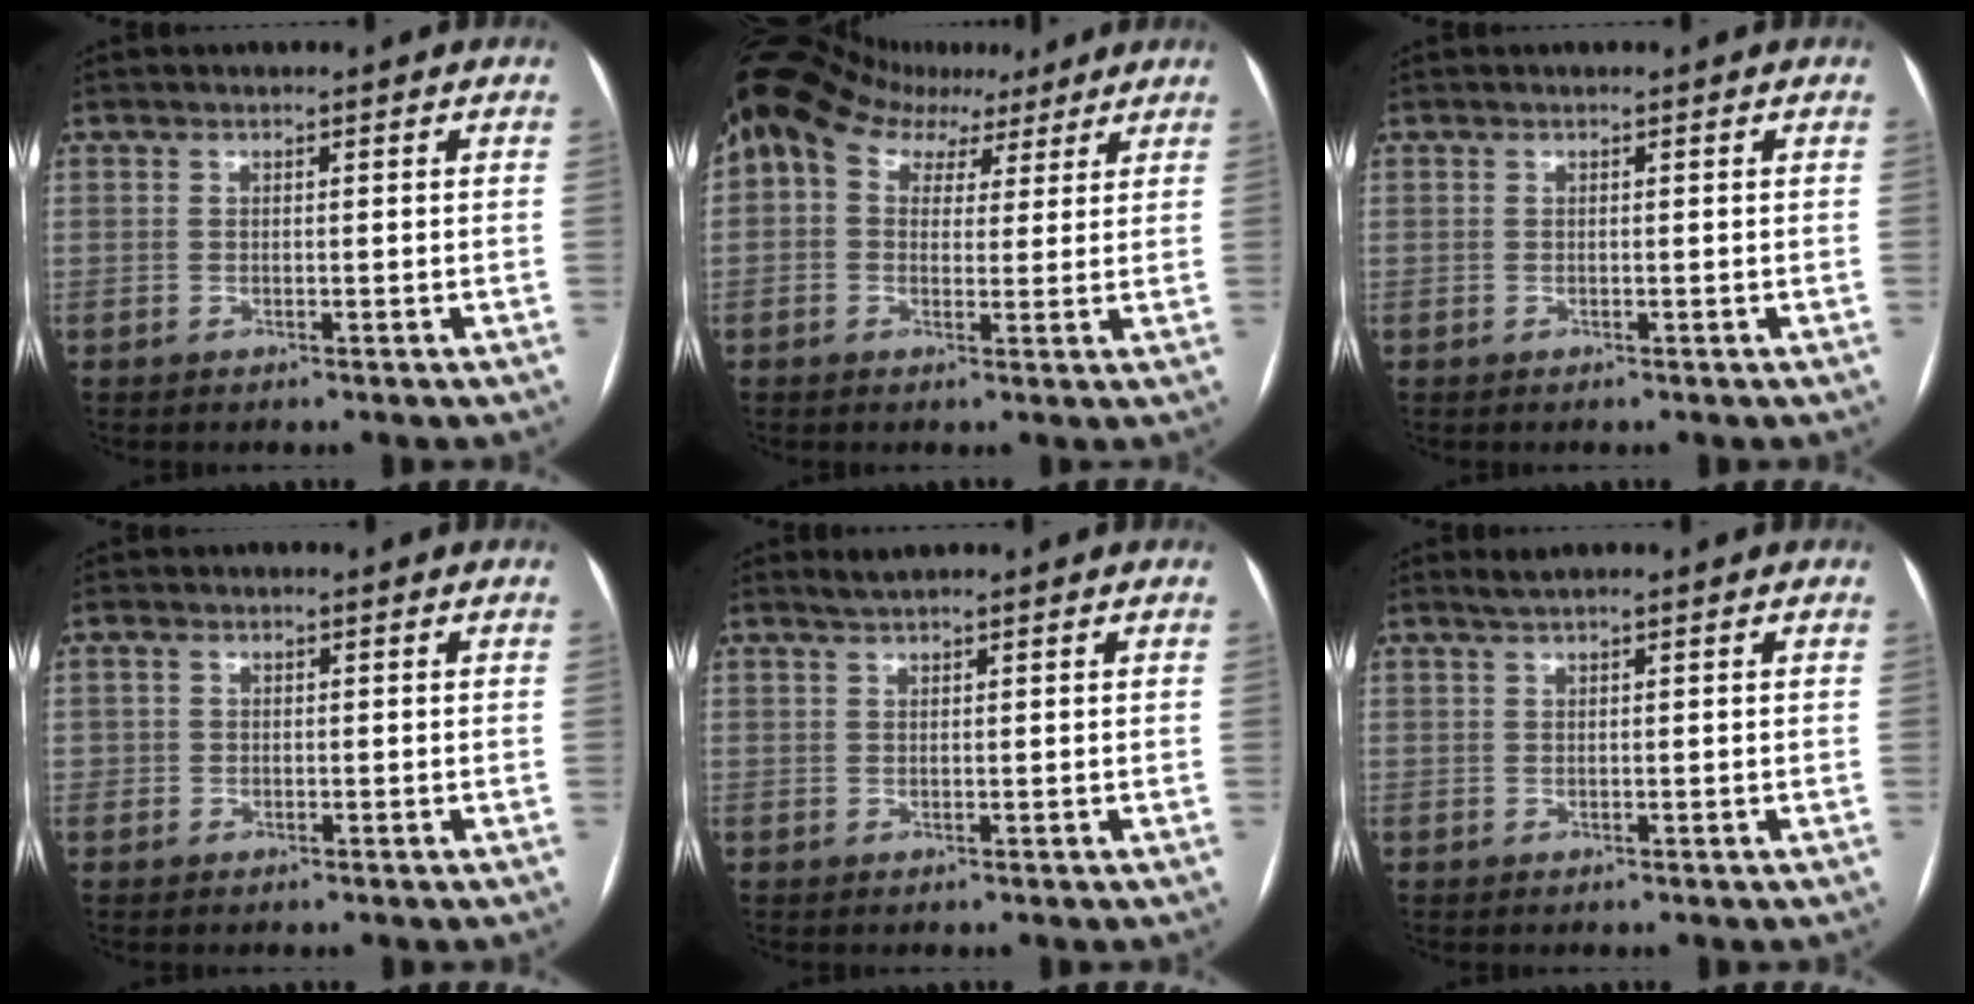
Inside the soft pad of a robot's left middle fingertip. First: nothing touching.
{"total": 10.1, "force": [5.9, 6.5, 5.0], "torque": [-0.084, 0.063, 0.094]}
{"total": 0.0}
{"total": 1.3, "force": [-0.3, 1.2, 0.2], "torque": [0.001, 0.005, -0.007]}
{"total": 1.5, "force": [1.2, 0.1, 0.8], "torque": [-0.020, 0.010, 0.025]}
{"total": 1.4, "force": [1.0, -0.1, 1.1], "torque": [-0.026, 0.015, 0.020]}